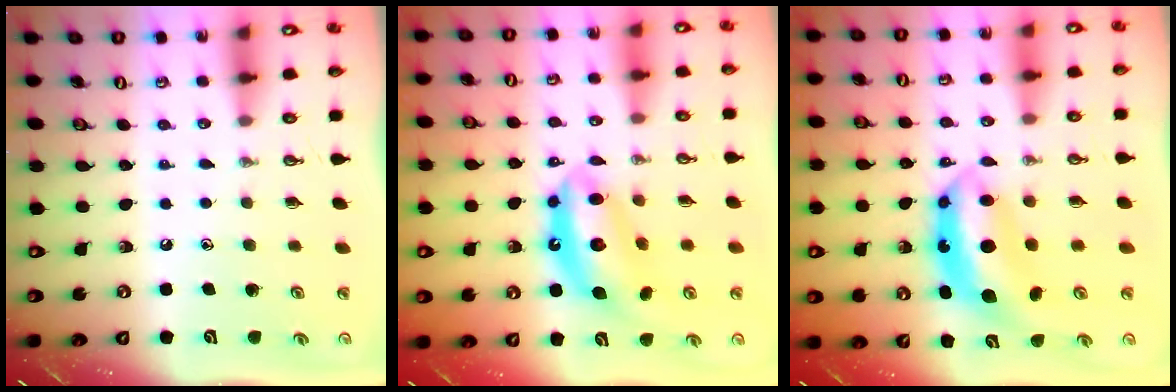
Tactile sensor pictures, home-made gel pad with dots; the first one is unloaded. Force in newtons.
{"total": 13.4, "press": 13.4, "slide": 1.0}
{"total": 8.3, "press": 8.3, "slide": 0.2}